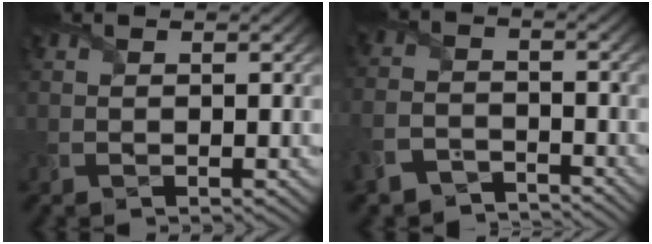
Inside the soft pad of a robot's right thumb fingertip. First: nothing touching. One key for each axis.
{"total": 5.7, "fx": -4.8, "fy": 2.5, "fz": 1.8, "tx": -0.044, "ty": -0.012, "tz": -0.101}